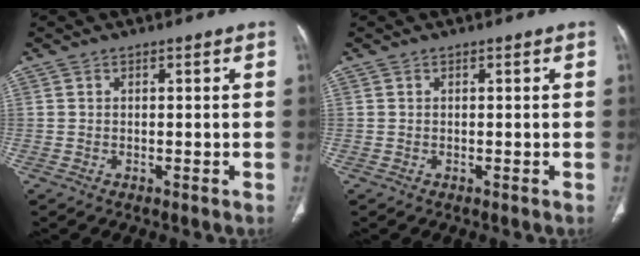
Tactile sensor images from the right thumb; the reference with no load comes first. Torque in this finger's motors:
{"motor_torque": [-0.21, 0.22, -0.01, -0.01, 0.00]}